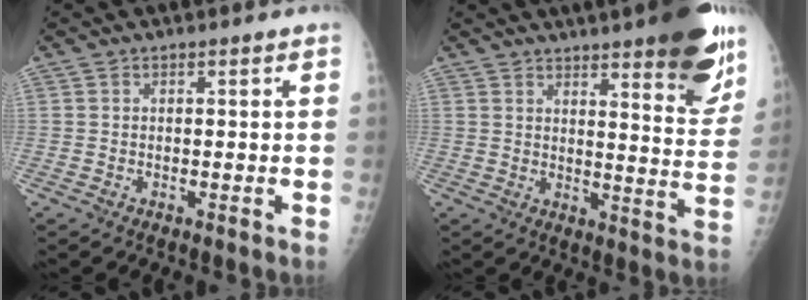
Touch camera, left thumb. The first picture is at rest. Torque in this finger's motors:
{"motor_torque": [2.84, 1.78, 0.88, -1.02, 0.22]}